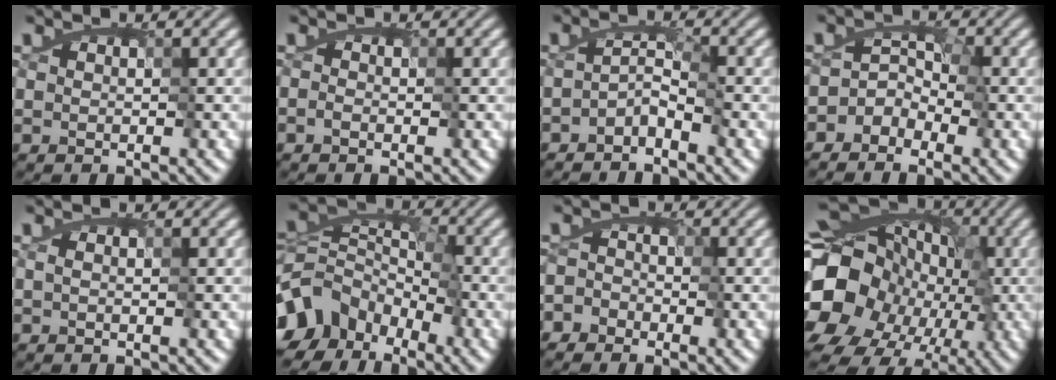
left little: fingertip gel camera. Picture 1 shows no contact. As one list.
[{"total": 0.7, "force": [-0.6, 0.4, 0.1], "torque": [-0.006, -0.008, -0.011]}, {"total": 2.6, "force": [-2.6, 0.0, 0.1], "torque": [-0.006, -0.001, -0.045]}, {"total": 3.7, "force": [-3.4, 1.2, -0.9], "torque": [0.052, 0.015, -0.058]}, {"total": 0.5, "force": [0.1, 0.3, 0.4], "torque": [-0.007, 0.004, -0.002]}, {"total": 10.4, "force": [-7.3, 6.5, 3.5], "torque": [-0.078, 0.009, -0.146]}, {"total": 5.0, "force": [-2.9, 4.1, 0.0], "torque": [0.017, 0.019, -0.078]}, {"total": 21.7, "force": [-6.8, 17.9, 10.2], "torque": [-0.188, -0.009, -0.164]}]